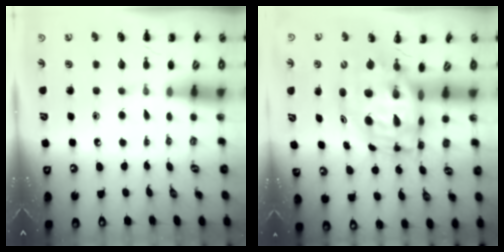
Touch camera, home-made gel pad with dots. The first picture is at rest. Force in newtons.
{"total": 9.1, "press": 8.9, "slide": 2.1}